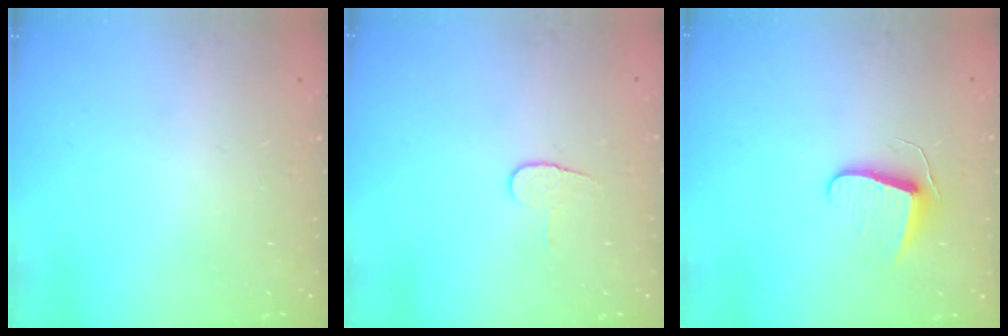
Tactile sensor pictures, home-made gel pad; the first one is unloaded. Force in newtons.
{"total": 5.3, "press": 5.3, "slide": 0.5}
{"total": 7.5, "press": 7.4, "slide": 0.6}